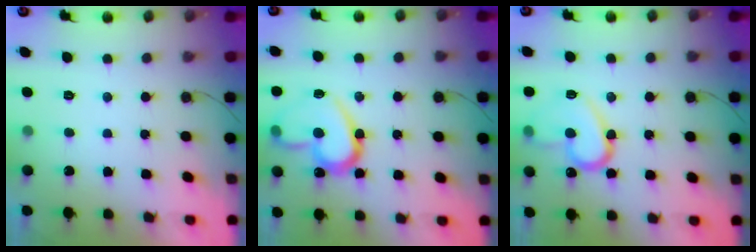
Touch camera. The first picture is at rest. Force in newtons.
{"total": 17.0, "press": 16.9, "slide": 2.3}
{"total": 13.8, "press": 13.8, "slide": 0.9}